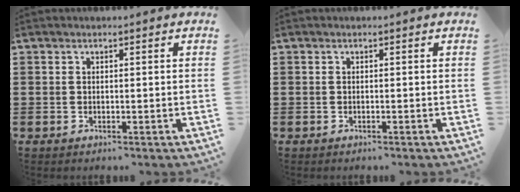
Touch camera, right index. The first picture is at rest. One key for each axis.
{"total": 0.0}